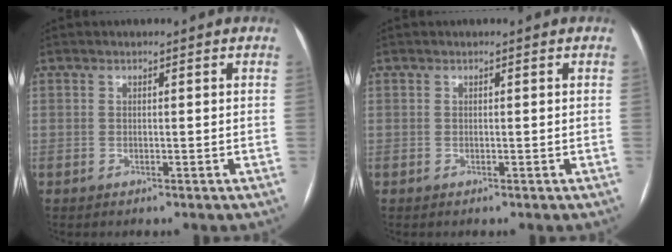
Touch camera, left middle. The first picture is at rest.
{"total": 0.0}